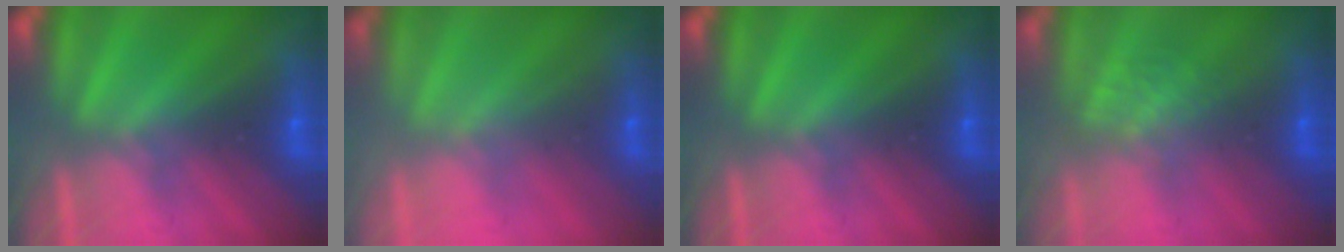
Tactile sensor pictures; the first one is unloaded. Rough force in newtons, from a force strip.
{"total": 2.0}
{"total": 0.0}
{"total": 1.0}